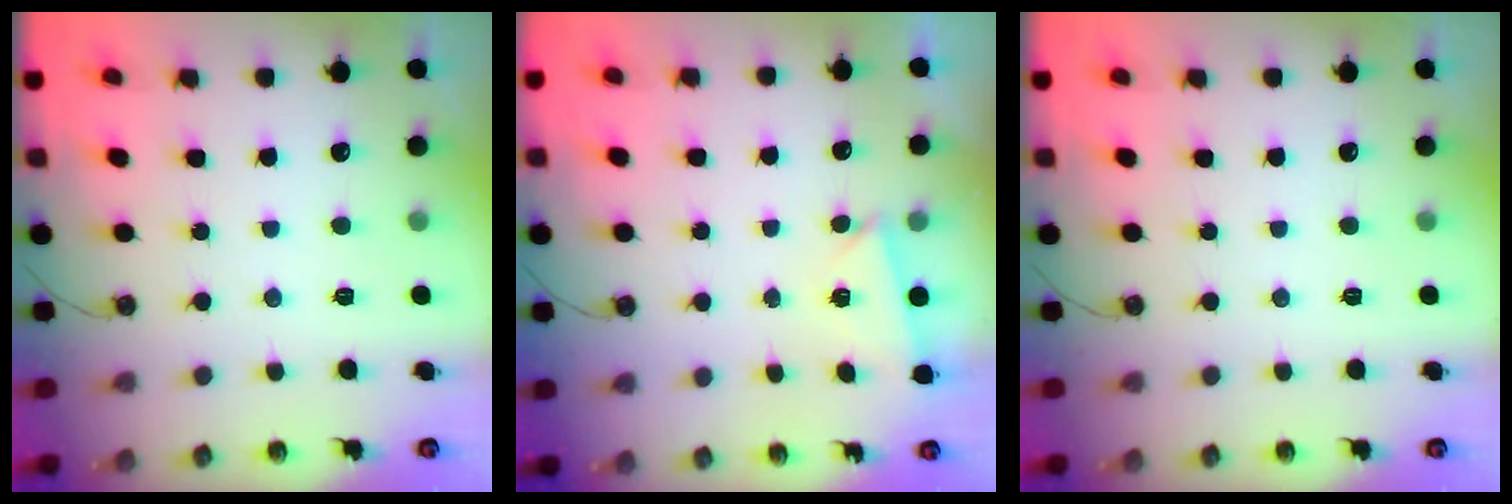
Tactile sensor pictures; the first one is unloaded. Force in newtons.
{"total": 2.6, "press": 2.6, "slide": 0.3}
{"total": 0.0}